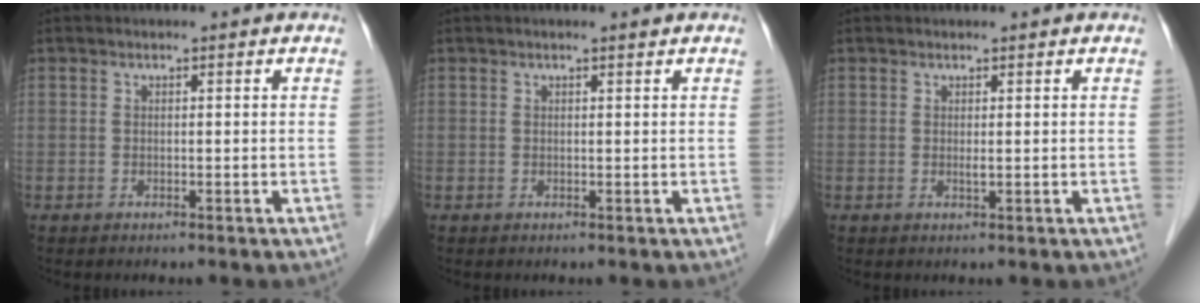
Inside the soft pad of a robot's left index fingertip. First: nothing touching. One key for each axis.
{"total": 1.0, "fx": 0.8, "fy": -0.2, "fz": 0.4, "tx": -0.009, "ty": 0.004, "tz": 0.016}
{"total": 0.8, "fx": 0.4, "fy": 0.1, "fz": 0.7, "tx": -0.014, "ty": -0.001, "tz": 0.007}